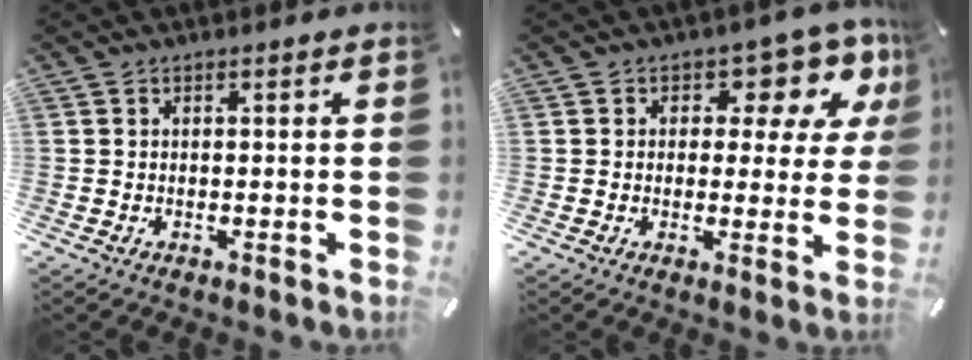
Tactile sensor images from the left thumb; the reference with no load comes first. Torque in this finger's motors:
{"motor_torque": [0.49, 0.04, 0.23, 0.29, 0.05]}